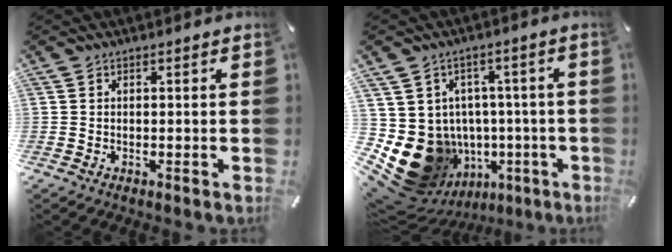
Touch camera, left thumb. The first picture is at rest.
{"total": 15.9, "force": [-3.8, 13.8, 7.0], "torque": [-0.129, -0.004, -0.034]}